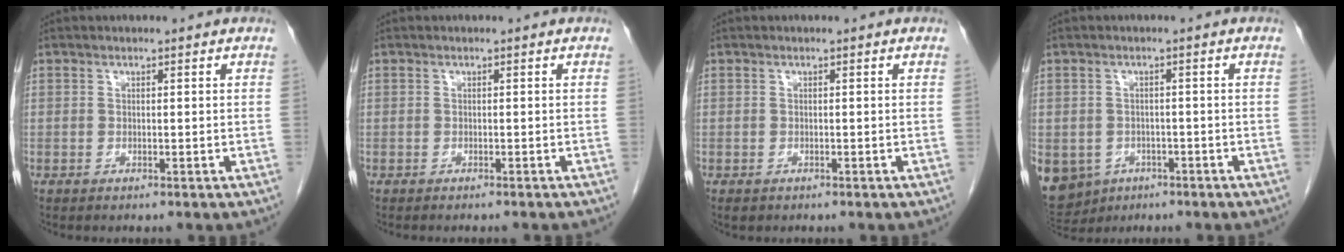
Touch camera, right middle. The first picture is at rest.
{"total": 2.7, "force": [-2.5, 0.2, 1.0], "torque": [-0.013, -0.002, -0.030]}
{"total": 0.9, "force": [-0.5, 0.6, 0.3], "torque": [-0.007, 0.001, -0.004]}
{"total": 12.8, "force": [-6.1, 10.5, 4.2], "torque": [-0.132, -0.003, -0.073]}